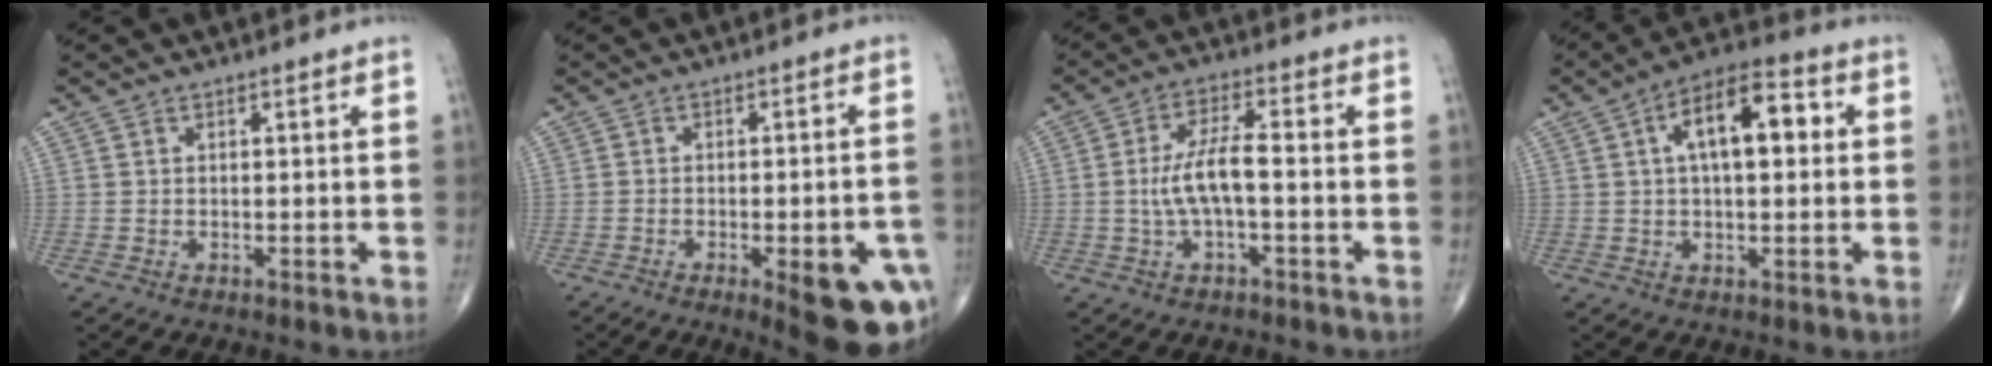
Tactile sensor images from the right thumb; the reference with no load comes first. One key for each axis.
{"total": 14.4, "fx": -5.6, "fy": 4.7, "fz": 12.4, "tx": -0.099, "ty": 0.018, "tz": -0.053}
{"total": 7.3, "fx": -1.0, "fy": 2.2, "fz": 6.9, "tx": -0.145, "ty": 0.022, "tz": -0.022}
{"total": 12.1, "fx": 2.5, "fy": 5.6, "fz": 10.4, "tx": -0.157, "ty": 0.025, "tz": 0.032}